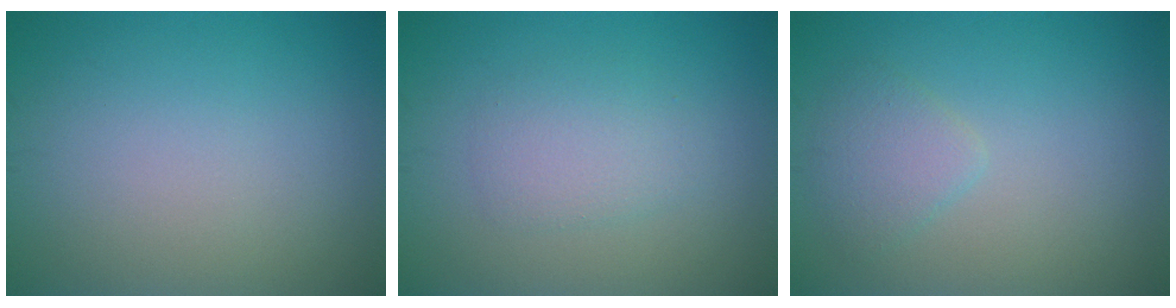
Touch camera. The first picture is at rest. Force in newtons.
{"total": 2.4, "press": 2.4, "slide": 0.2}
{"total": 2.0, "press": 2.0, "slide": 0.2}